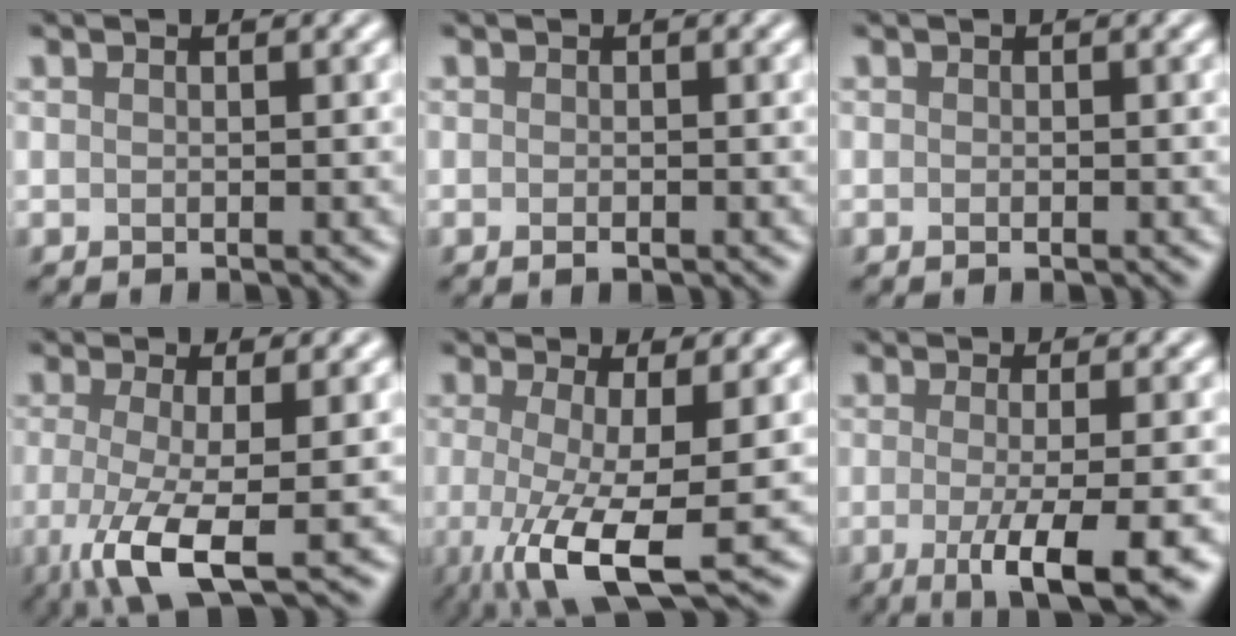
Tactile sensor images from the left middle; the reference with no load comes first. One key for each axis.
{"total": 0.8, "fx": -0.8, "fy": -0.3, "fz": -0.1, "tx": -0.008, "ty": 0.002, "tz": -0.002}
{"total": 0.6, "fx": -0.5, "fy": -0.3, "fz": -0.2, "tx": -0.004, "ty": 0.008, "tz": 0.001}
{"total": 6.1, "fx": -2.1, "fy": 1.2, "fz": 5.6, "tx": -0.110, "ty": -0.012, "tz": -0.031}
{"total": 7.9, "fx": -2.3, "fy": 1.7, "fz": 7.3, "tx": -0.129, "ty": -0.014, "tz": -0.028}
{"total": 6.9, "fx": -2.7, "fy": 1.4, "fz": 6.2, "tx": -0.088, "ty": -0.010, "tz": -0.034}